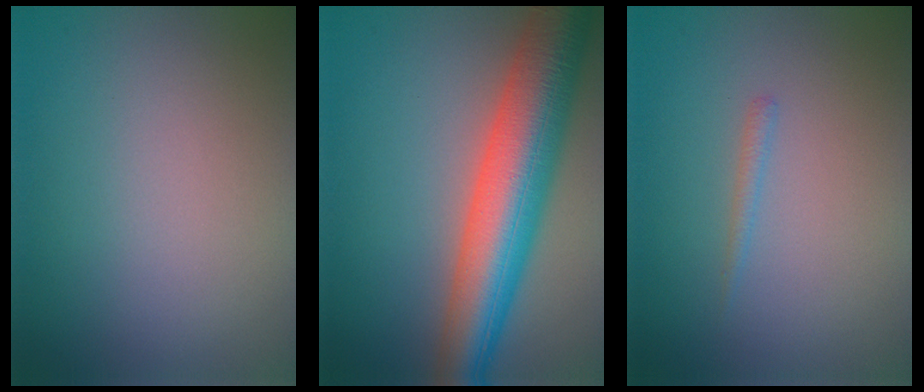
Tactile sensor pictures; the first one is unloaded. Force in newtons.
{"total": 10.9, "press": 10.9, "slide": 0.4}
{"total": 0.7, "press": 0.7, "slide": 0.1}